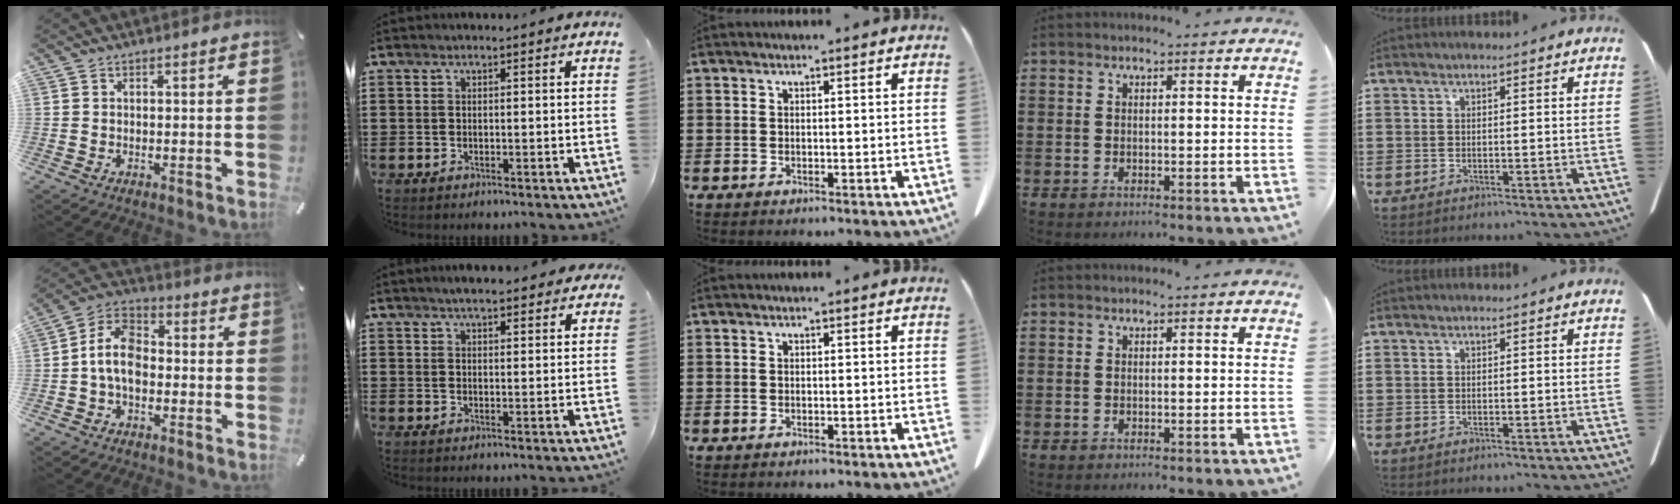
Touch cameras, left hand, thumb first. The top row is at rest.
{"thumb": {"total": 9.6, "force": [-1.9, 6.4, 6.9], "torque": [-0.152, 0.015, -0.037]}, "index": {"total": 3.4, "force": [2.9, 0.8, 1.7], "torque": [-0.039, 0.005, 0.053]}}